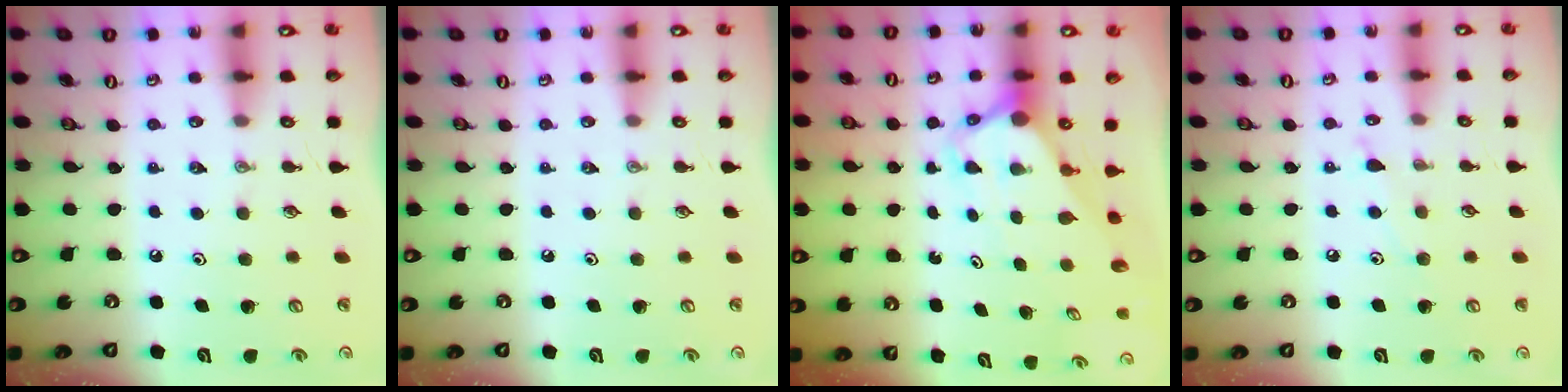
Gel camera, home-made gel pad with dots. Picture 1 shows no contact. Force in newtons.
{"total": 0.0}
{"total": 3.0, "press": 3.0, "slide": 0.2}
{"total": 5.5, "press": 5.5, "slide": 0.5}